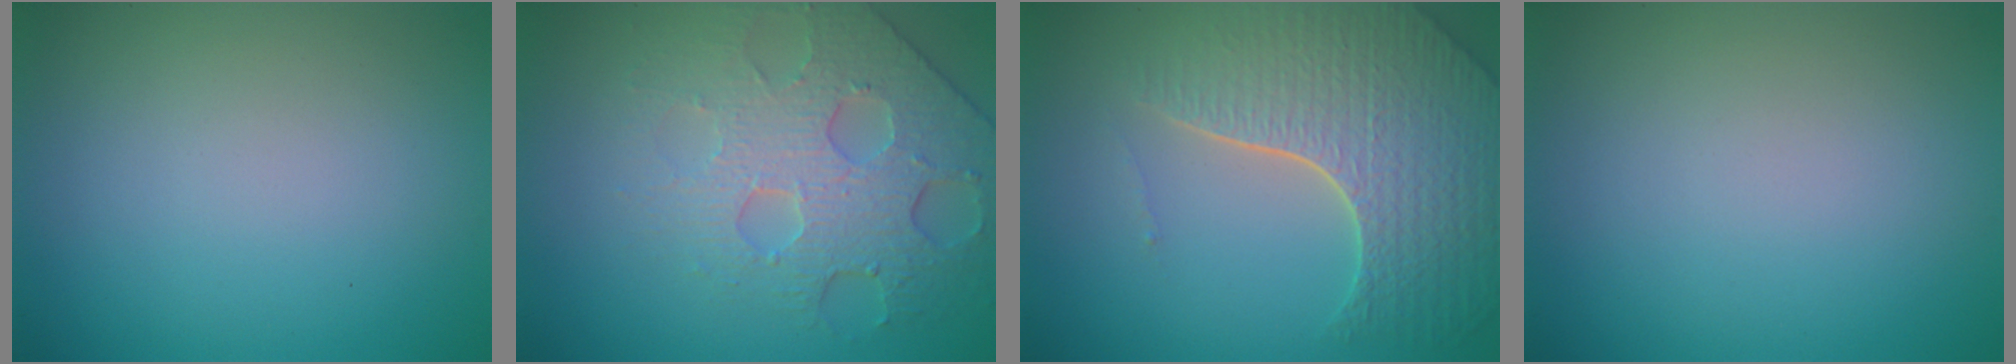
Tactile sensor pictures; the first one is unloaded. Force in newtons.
{"total": 5.2, "press": 4.6, "slide": 2.3}
{"total": 7.7, "press": 5.6, "slide": 5.3}
{"total": 0.0}